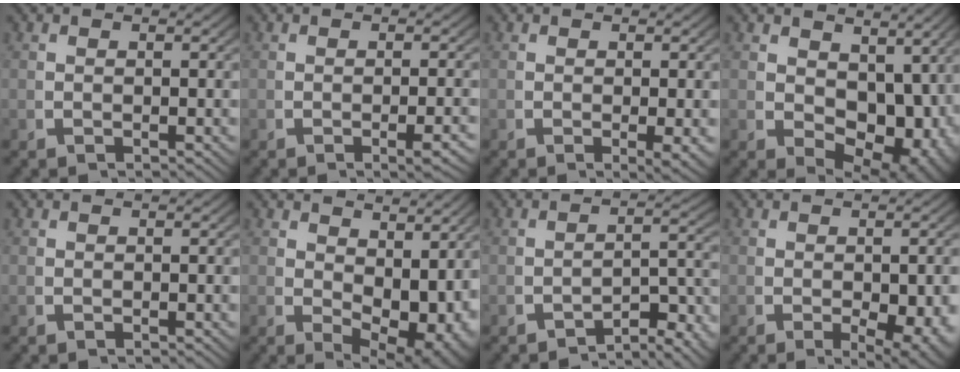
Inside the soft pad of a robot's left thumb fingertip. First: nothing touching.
{"total": 1.7, "force": [-0.7, 0.2, 1.5], "torque": [-0.024, 0.005, -0.013]}
{"total": 1.9, "force": [-0.1, 0.5, 1.9], "torque": [-0.028, -0.006, 0.000]}
{"total": 8.2, "force": [0.3, 5.4, 6.2], "torque": [-0.097, -0.045, 0.030]}
{"total": 0.0}
{"total": 6.8, "force": [0.9, 4.0, 5.4], "torque": [-0.089, -0.034, 0.038]}
{"total": 4.9, "force": [-3.6, 1.3, 3.2], "torque": [-0.039, -0.009, -0.046]}
{"total": 4.5, "force": [-1.2, 2.0, 3.8], "torque": [-0.060, -0.023, -0.007]}